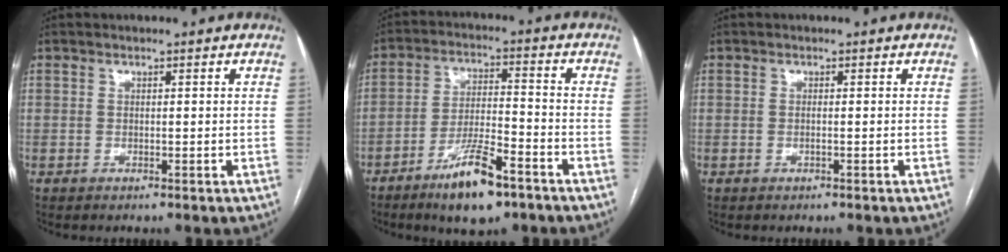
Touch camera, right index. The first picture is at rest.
{"total": 10.5, "force": [-6.8, 2.1, 7.7], "torque": [-0.144, -0.011, -0.118]}
{"total": 0.5, "force": [-0.1, 0.0, 0.5], "torque": [-0.011, 0.000, 0.001]}